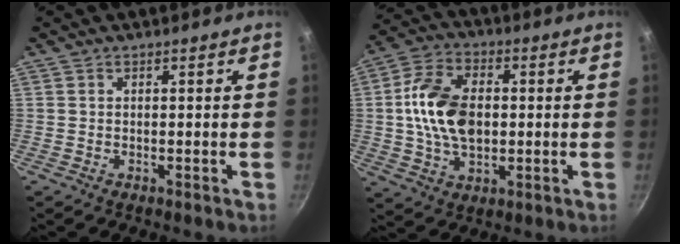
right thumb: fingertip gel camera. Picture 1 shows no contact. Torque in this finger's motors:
{"motor_torque": [1.93, 2.22, 1.61, -0.05, 0.21]}